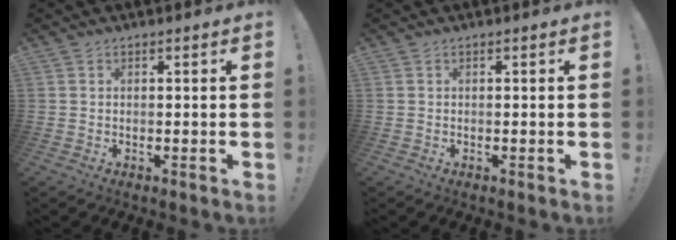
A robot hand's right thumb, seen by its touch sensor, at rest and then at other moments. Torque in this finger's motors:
{"motor_torque": [0.00, 0.00, 0.00, 0.00, 0.00]}